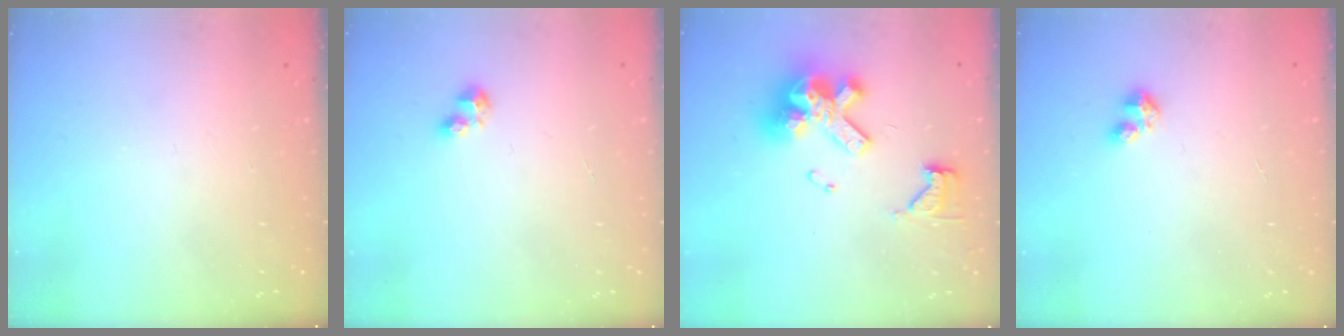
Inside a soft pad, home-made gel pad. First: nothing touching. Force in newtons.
{"total": 3.6, "press": 3.6, "slide": 0.5}
{"total": 14.8, "press": 14.7, "slide": 1.8}
{"total": 3.4, "press": 3.4, "slide": 0.4}